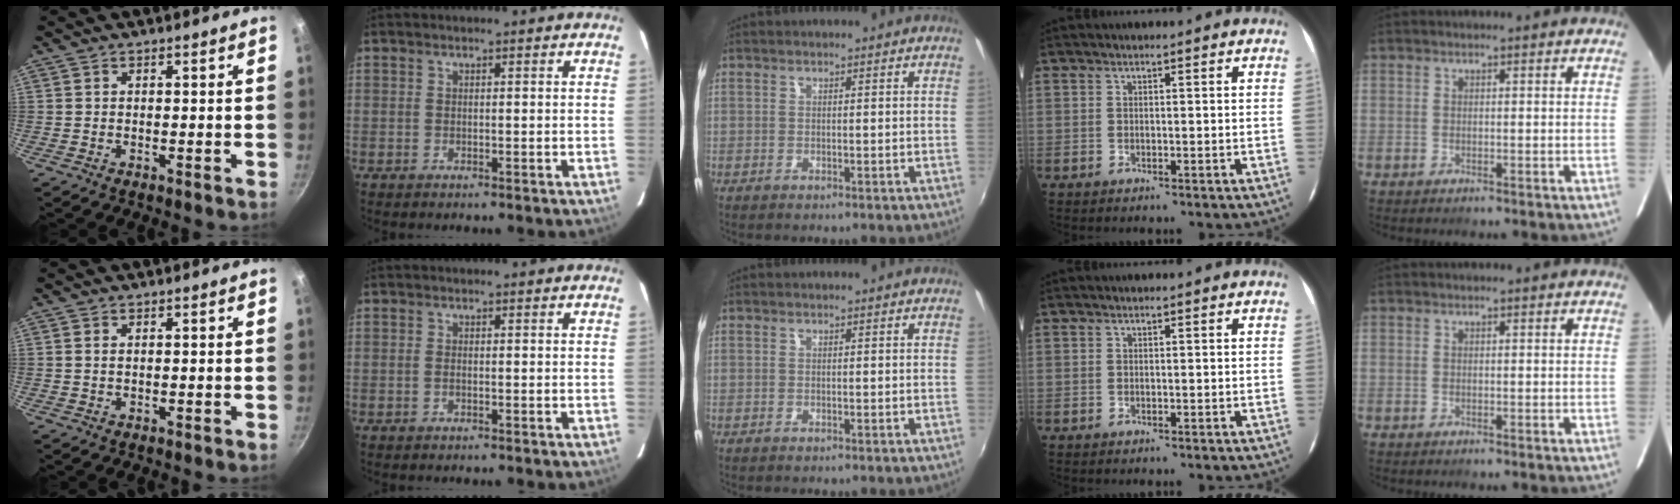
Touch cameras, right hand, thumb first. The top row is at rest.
{"thumb": {"total": 0.8, "force": [0.2, 0.5, 0.6], "torque": [-0.011, 0.001, 0.004]}, "index": {"total": 0.8, "force": [-0.2, 0.4, 0.6], "torque": [-0.015, 0.000, -0.005]}}